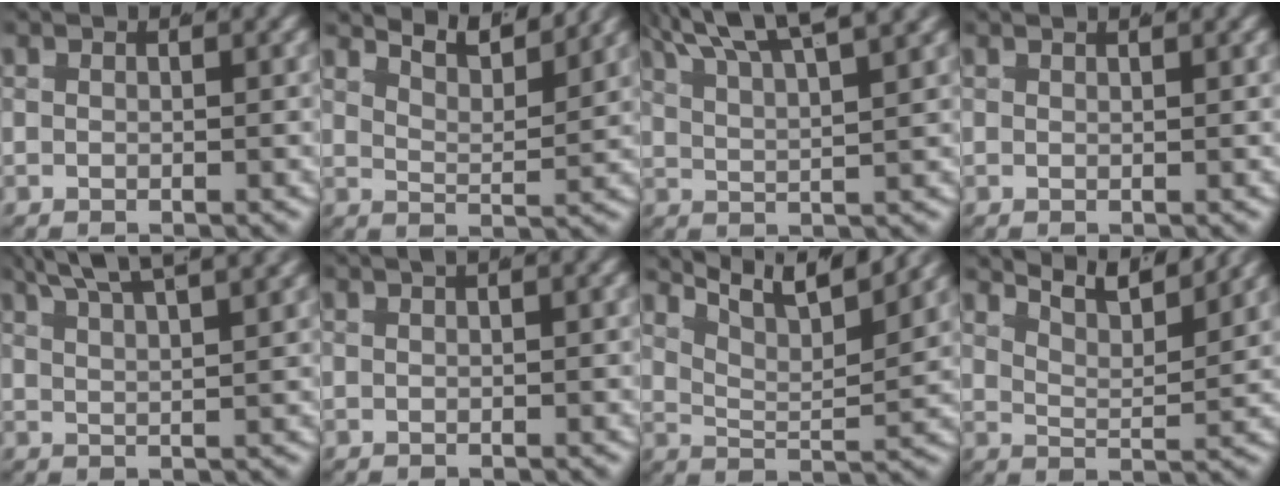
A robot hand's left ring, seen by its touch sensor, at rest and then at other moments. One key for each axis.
{"total": 6.9, "fx": 5.3, "fy": 3.0, "fz": 3.2, "tx": -0.052, "ty": 0.020, "tz": 0.064}
{"total": 5.4, "fx": 3.6, "fy": 2.4, "fz": 3.2, "tx": -0.067, "ty": 0.009, "tz": 0.050}
{"total": 1.2, "fx": 1.1, "fy": 0.3, "fz": 0.3, "tx": -0.001, "ty": 0.007, "tz": 0.015}
{"total": 5.2, "fx": 4.0, "fy": 1.9, "fz": 2.8, "tx": -0.051, "ty": 0.011, "tz": 0.058}
{"total": 1.9, "fx": 1.2, "fy": 0.8, "fz": 1.2, "tx": -0.004, "ty": 0.019, "tz": 0.010}
{"total": 7.9, "fx": 5.1, "fy": 3.6, "fz": 4.8, "tx": -0.073, "ty": 0.009, "tz": 0.066}
{"total": 7.8, "fx": 5.9, "fy": 3.3, "fz": 3.8, "tx": -0.060, "ty": 0.024, "tz": 0.070}